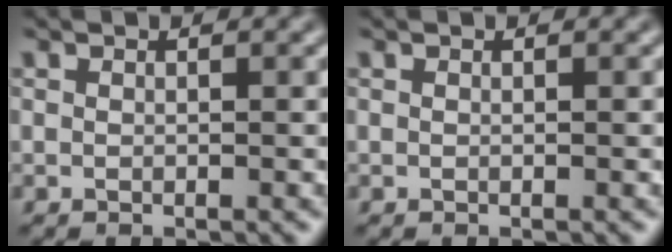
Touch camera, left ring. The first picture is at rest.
{"total": 0.0}